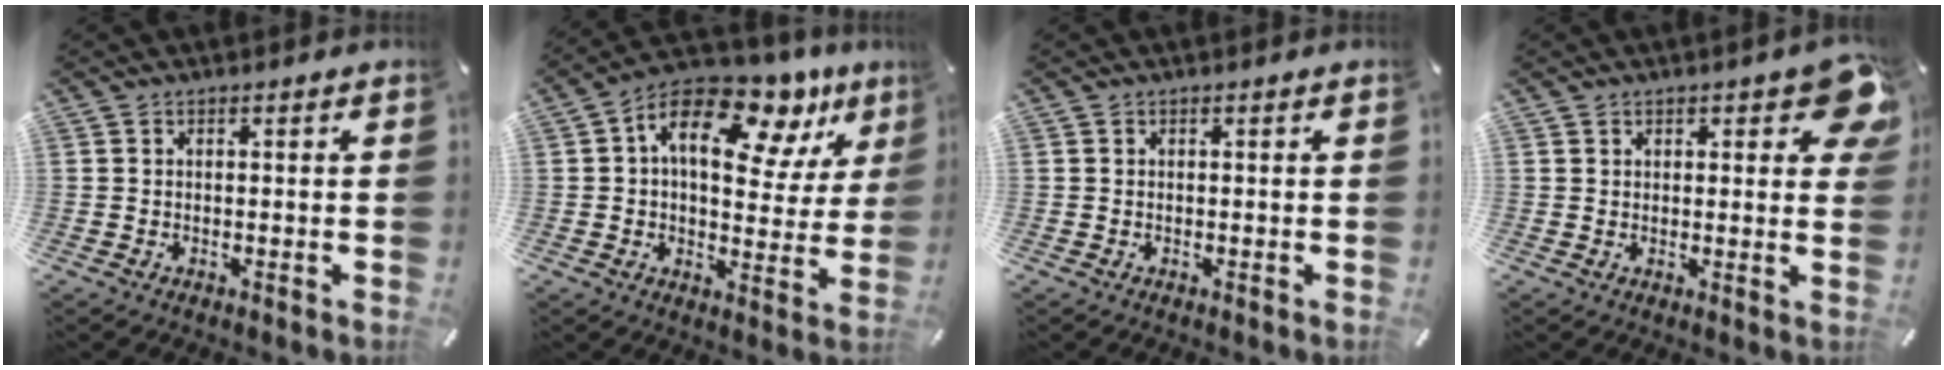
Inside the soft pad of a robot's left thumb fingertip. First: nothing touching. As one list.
[{"total": 16.3, "force": [8.3, 8.7, 11.0], "torque": [-0.176, -0.046, 0.140]}, {"total": 0.0}, {"total": 7.7, "force": [3.9, 3.4, 5.7], "torque": [-0.059, -0.017, 0.062]}]